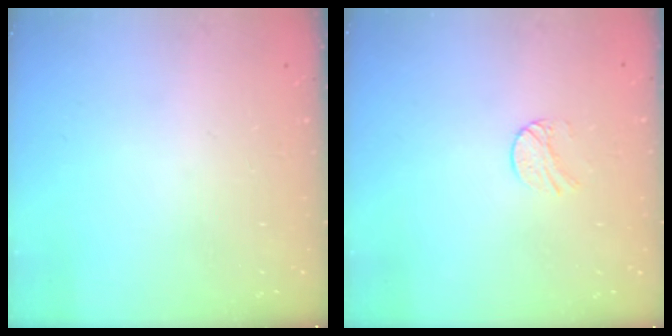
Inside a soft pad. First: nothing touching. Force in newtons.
{"total": 6.0, "press": 5.9, "slide": 0.5}